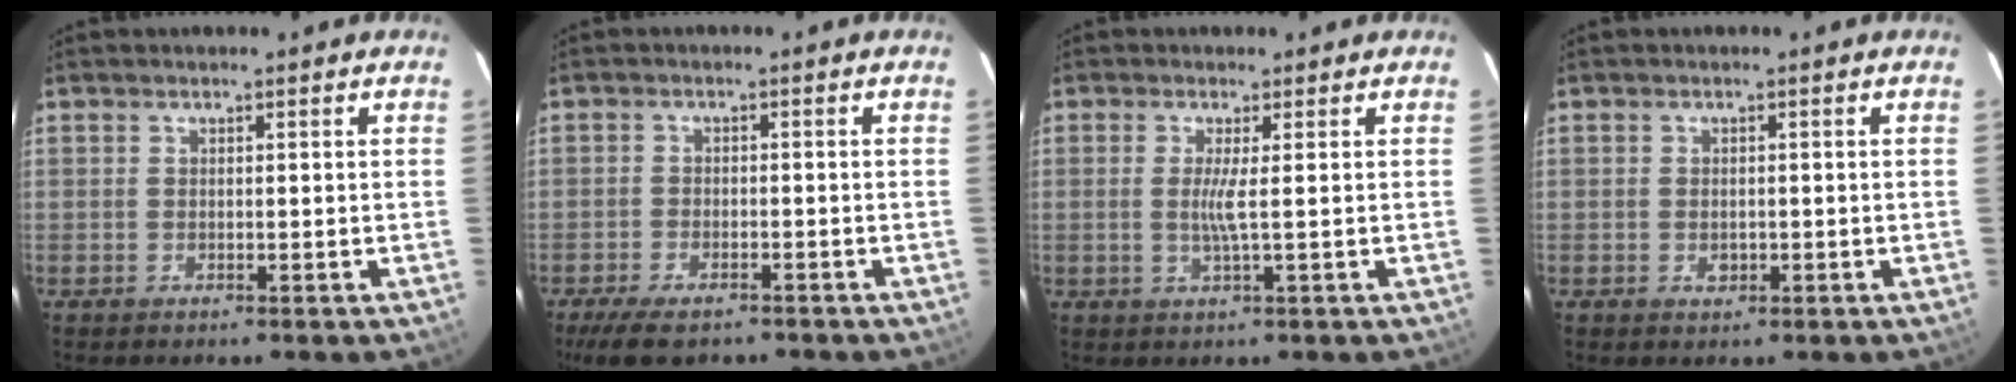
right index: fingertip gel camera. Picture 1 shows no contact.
{"total": 7.8, "force": [-5.9, 3.0, 4.1], "torque": [-0.105, -0.020, -0.102]}
{"total": 2.9, "force": [0.1, -0.7, 2.8], "torque": [-0.053, -0.005, 0.000]}
{"total": 1.6, "force": [-0.5, 1.3, 0.9], "torque": [-0.013, 0.002, -0.005]}